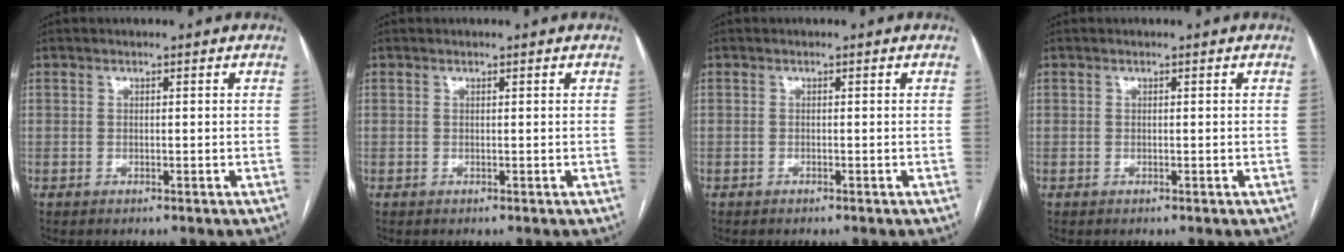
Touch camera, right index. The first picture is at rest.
{"total": 0.0}
{"total": 0.0}
{"total": 0.0}